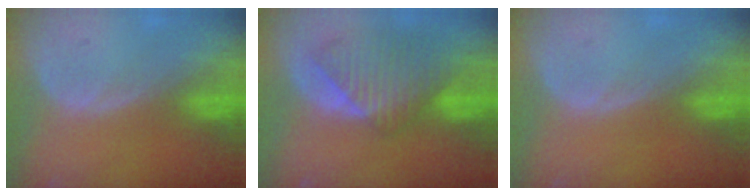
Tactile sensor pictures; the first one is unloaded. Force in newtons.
{"total": 9.2, "press": 8.2, "slide": 4.0}
{"total": 0.0}